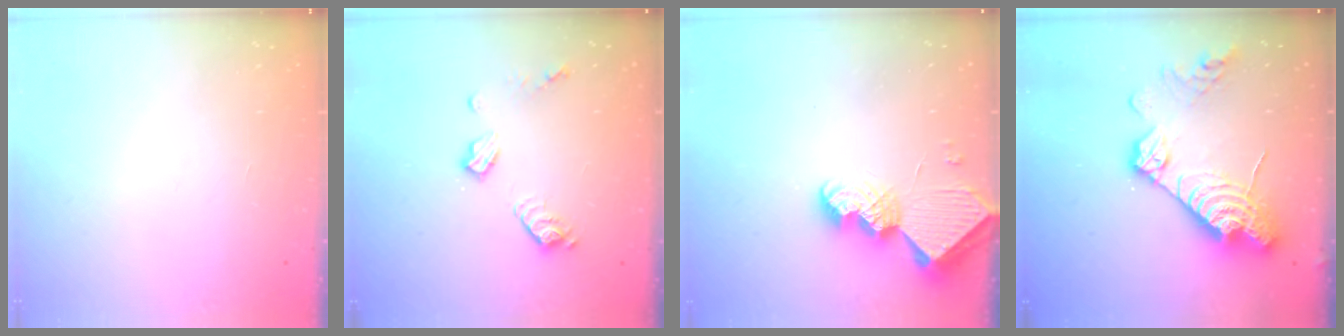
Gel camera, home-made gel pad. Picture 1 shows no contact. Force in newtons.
{"total": 9.8, "press": 9.8, "slide": 0.4}
{"total": 10.4, "press": 10.3, "slide": 0.8}
{"total": 18.2, "press": 18.1, "slide": 1.8}